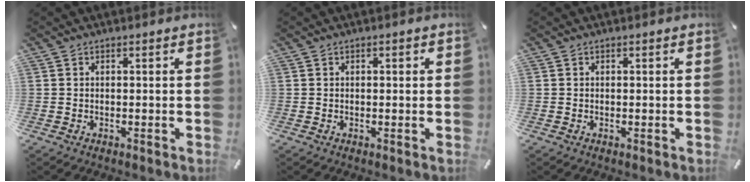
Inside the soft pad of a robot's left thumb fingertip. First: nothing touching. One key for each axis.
{"total": 0.6, "fx": 0.0, "fy": 0.3, "fz": 0.6, "tx": -0.011, "ty": 0.002, "tz": 0.000}
{"total": 0.0}